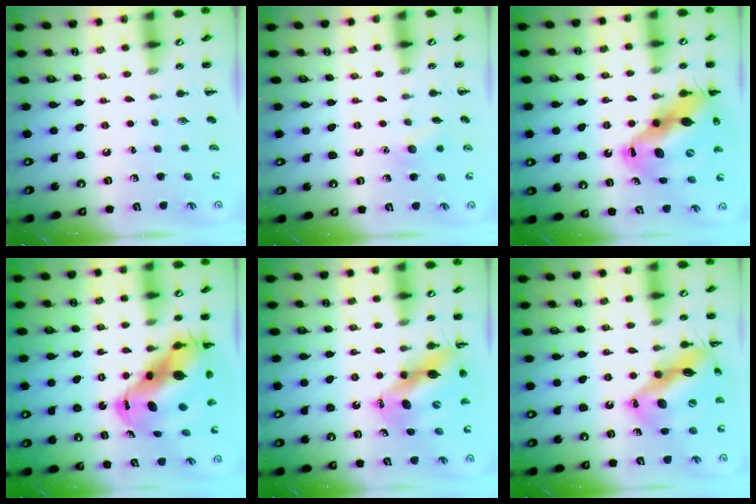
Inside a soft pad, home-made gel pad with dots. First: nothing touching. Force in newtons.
{"total": 7.2, "press": 6.9, "slide": 1.9}
{"total": 19.4, "press": 18.5, "slide": 5.6}
{"total": 16.1, "press": 15.4, "slide": 4.6}
{"total": 12.8, "press": 12.3, "slide": 3.8}
{"total": 18.7, "press": 18.5, "slide": 2.3}